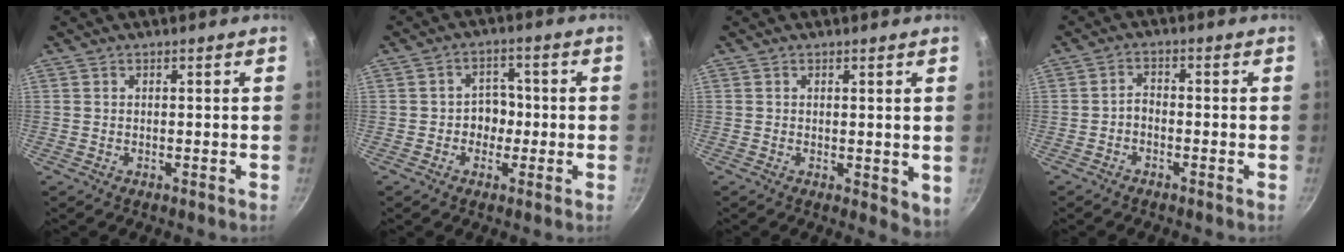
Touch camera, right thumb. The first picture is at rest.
{"total": 4.8, "force": [-0.8, 4.0, 2.6], "torque": [-0.005, 0.013, -0.022]}
{"total": 3.8, "force": [0.1, 1.6, 3.5], "torque": [-0.039, -0.013, 0.003]}
{"total": 2.3, "force": [-1.1, 1.4, 1.5], "torque": [-0.019, 0.015, -0.026]}